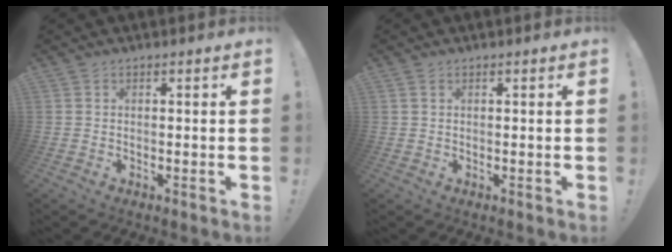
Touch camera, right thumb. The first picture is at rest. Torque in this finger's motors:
{"motor_torque": [0.09, -0.23, 0.13, 0.11, -0.01]}